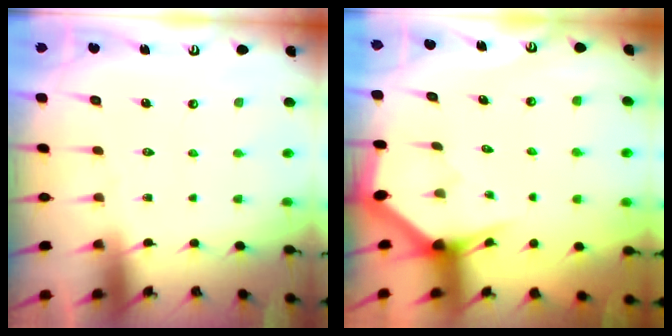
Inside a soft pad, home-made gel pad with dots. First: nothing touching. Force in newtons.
{"total": 3.0, "press": 3.0, "slide": 0.1}